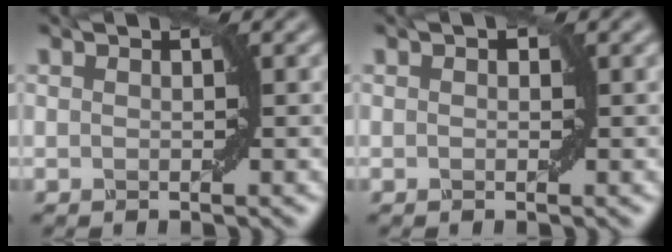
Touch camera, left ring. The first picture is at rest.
{"total": 0.5, "force": [0.0, 0.4, 0.3], "torque": [-0.003, -0.002, 0.001]}